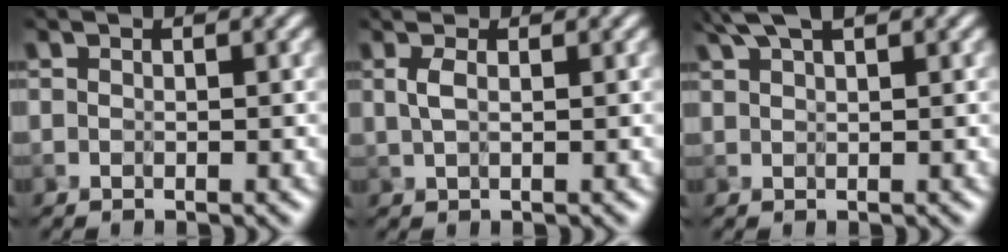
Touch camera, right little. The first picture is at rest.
{"total": 1.5, "force": [0.5, 0.7, 1.3], "torque": [-0.032, 0.003, 0.011]}
{"total": 2.9, "force": [2.2, 0.6, 1.7], "torque": [-0.028, 0.009, 0.044]}